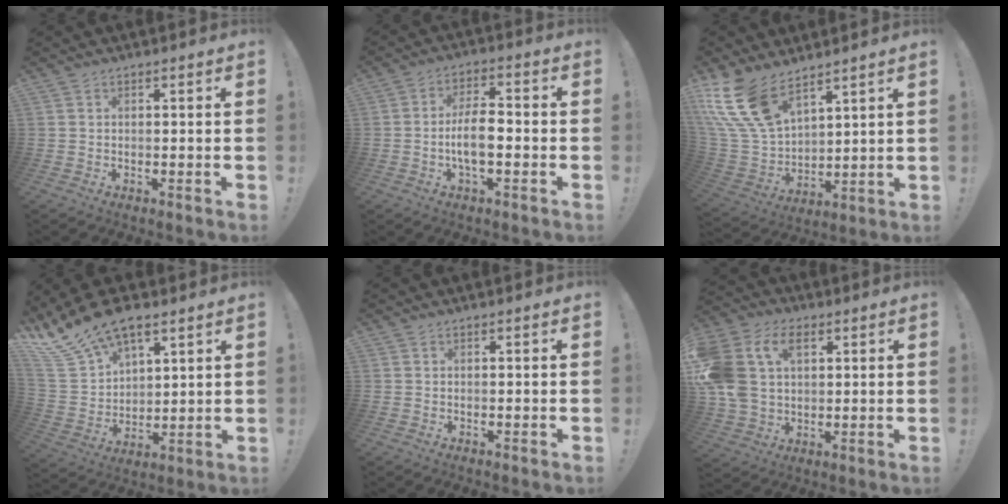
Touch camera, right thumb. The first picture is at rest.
{"total": 8.5, "force": [-2.1, 3.2, 7.6], "torque": [-0.141, 0.006, -0.040]}
{"total": 17.8, "force": [11.8, 9.0, 9.8], "torque": [-0.210, -0.072, 0.225]}
{"total": 16.0, "force": [11.8, 7.7, 7.7], "torque": [-0.152, -0.075, 0.224]}
{"total": 0.0}
{"total": 17.2, "force": [5.5, 12.4, 10.6], "torque": [-0.228, -0.014, 0.104]}